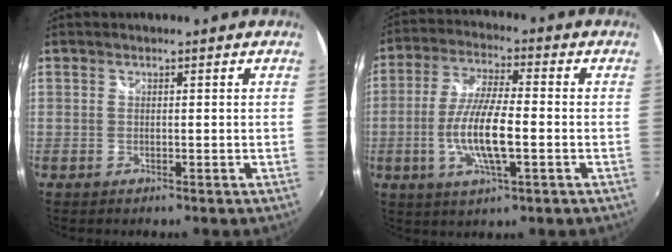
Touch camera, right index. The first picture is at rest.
{"total": 11.4, "force": [-2.6, 2.6, 10.8], "torque": [-0.216, -0.003, -0.051]}